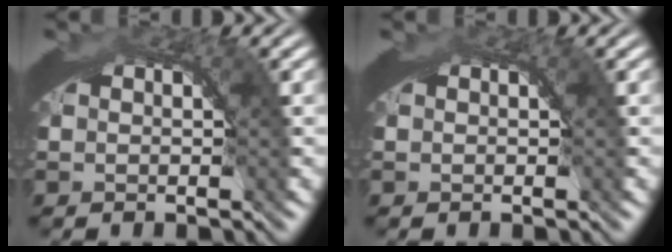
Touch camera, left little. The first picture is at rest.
{"total": 0.0}